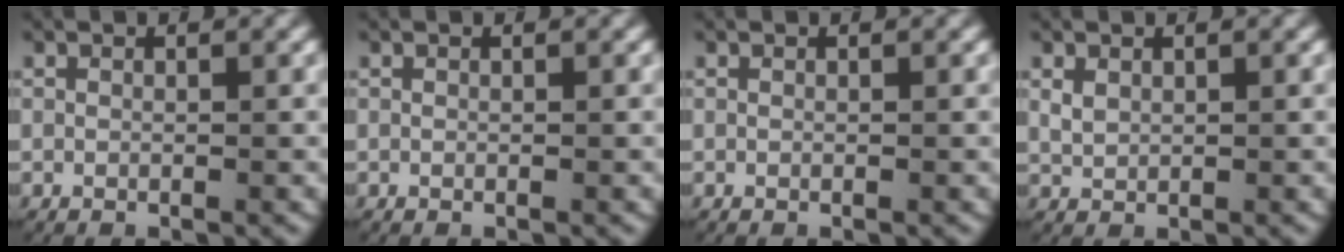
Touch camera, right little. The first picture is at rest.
{"total": 0.0}
{"total": 0.0}
{"total": 1.2, "force": [0.7, 0.6, 0.9], "torque": [-0.021, -0.001, 0.019]}